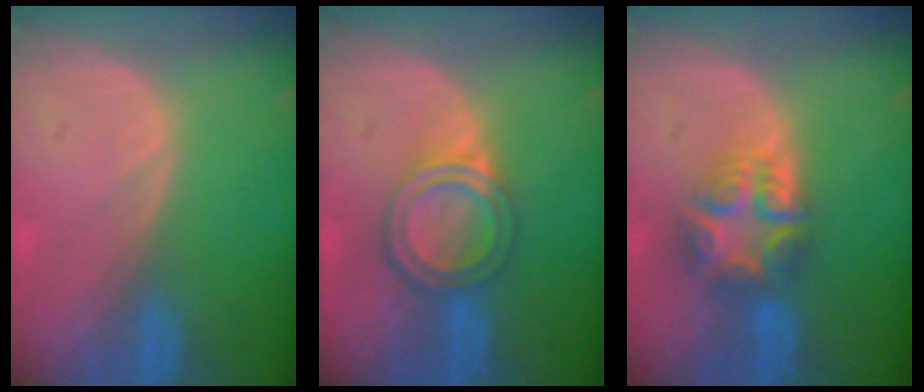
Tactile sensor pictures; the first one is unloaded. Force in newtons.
{"total": 6.1, "press": 5.3, "slide": 3.0}
{"total": 7.8, "press": 6.7, "slide": 3.9}